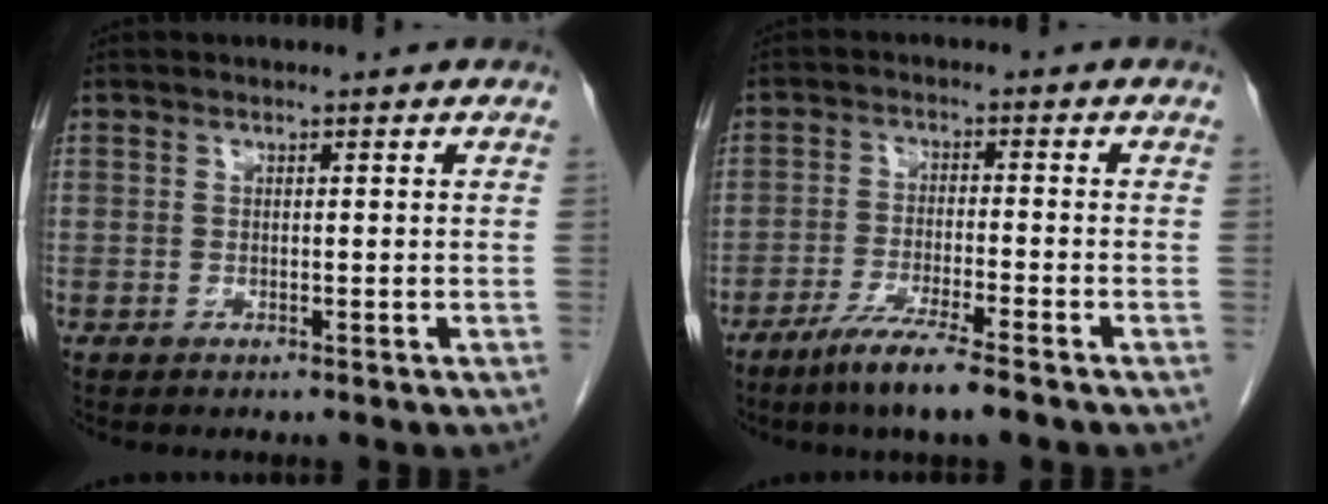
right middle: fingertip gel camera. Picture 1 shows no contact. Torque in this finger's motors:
{"motor_torque": [0.84, -0.92, 0.26, 0.08]}